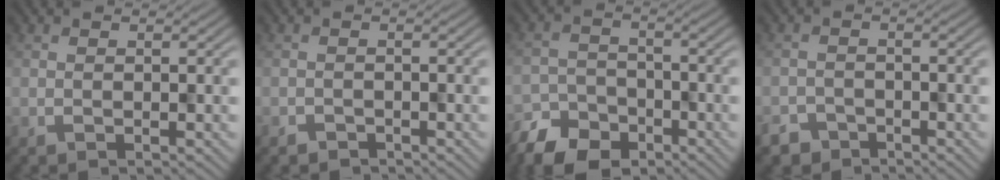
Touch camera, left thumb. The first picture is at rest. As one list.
[{"total": 1.5, "force": [-1.3, 0.6, -0.2], "torque": [0.007, 0.000, -0.020]}, {"total": 7.2, "force": [-5.9, 3.7, 2.0], "torque": [-0.036, -0.013, -0.107]}, {"total": 2.9, "force": [-2.5, 1.4, -0.1], "torque": [0.008, -0.003, -0.043]}]